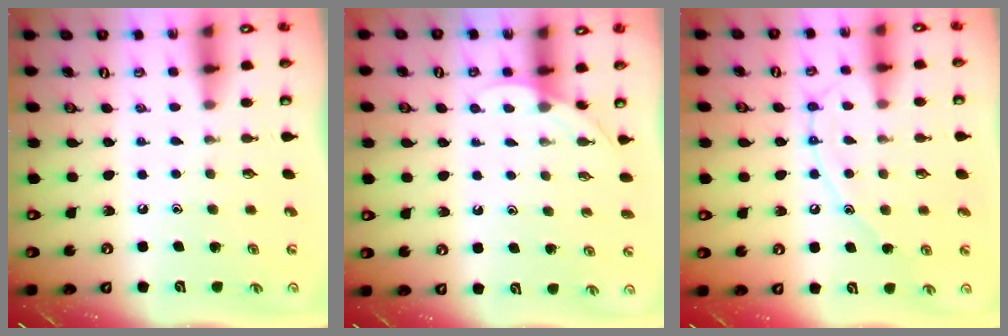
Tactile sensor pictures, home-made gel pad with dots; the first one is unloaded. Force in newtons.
{"total": 3.4, "press": 3.4, "slide": 0.2}
{"total": 10.9, "press": 10.9, "slide": 1.0}